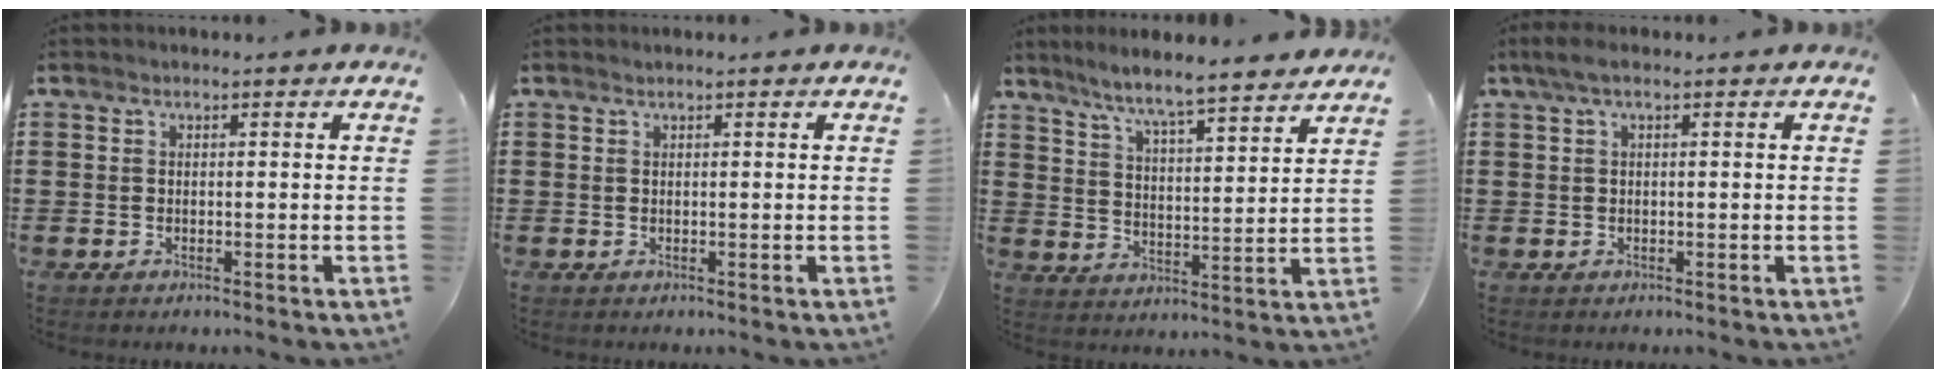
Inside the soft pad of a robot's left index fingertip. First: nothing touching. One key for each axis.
{"total": 0.0}
{"total": 6.0, "fx": 5.6, "fy": -0.3, "fz": 2.2, "tx": -0.068, "ty": -0.037, "tz": 0.093}
{"total": 1.8, "fx": 0.1, "fy": 0.4, "fz": 1.8, "tx": -0.039, "ty": -0.001, "tz": 0.000}